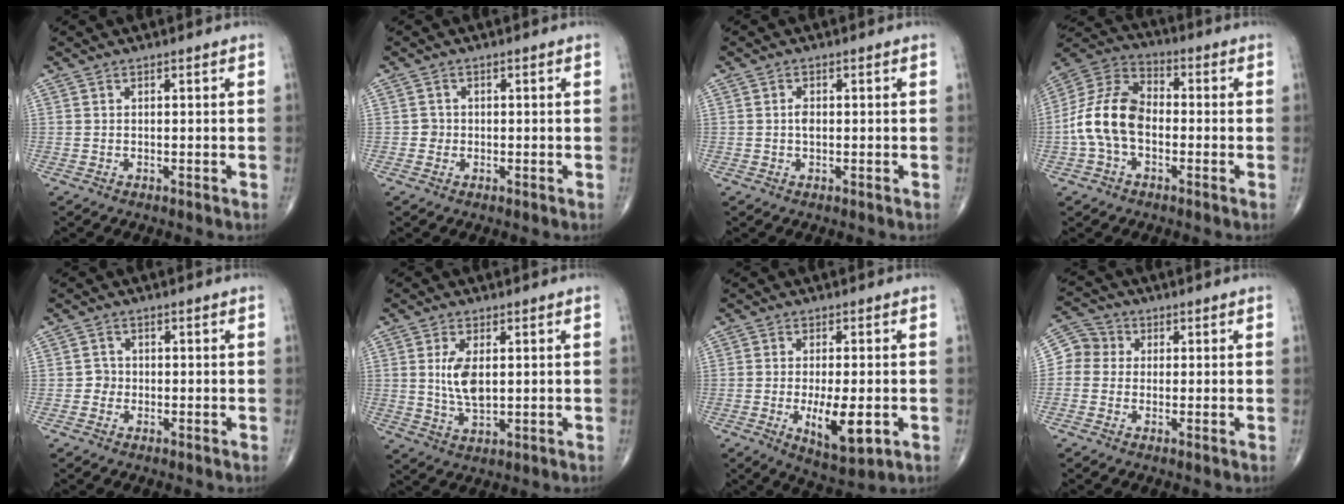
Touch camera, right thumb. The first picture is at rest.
{"total": 1.3, "force": [-0.3, 1.3, 0.2], "torque": [0.006, 0.006, -0.007]}
{"total": 1.5, "force": [0.0, 1.0, 1.2], "torque": [-0.016, 0.002, -0.002]}
{"total": 13.1, "force": [-2.2, 8.5, 9.7], "torque": [-0.186, 0.039, -0.051]}
{"total": 1.7, "force": [-0.5, 1.6, 0.3], "torque": [0.007, 0.008, -0.014]}
{"total": 5.3, "force": [1.0, 2.1, 4.7], "torque": [-0.095, -0.012, 0.025]}
{"total": 9.8, "force": [-2.4, 3.6, 8.8], "torque": [-0.136, -0.016, -0.032]}
{"total": 5.6, "force": [0.2, 5.3, 1.8], "torque": [-0.011, 0.014, -0.010]}